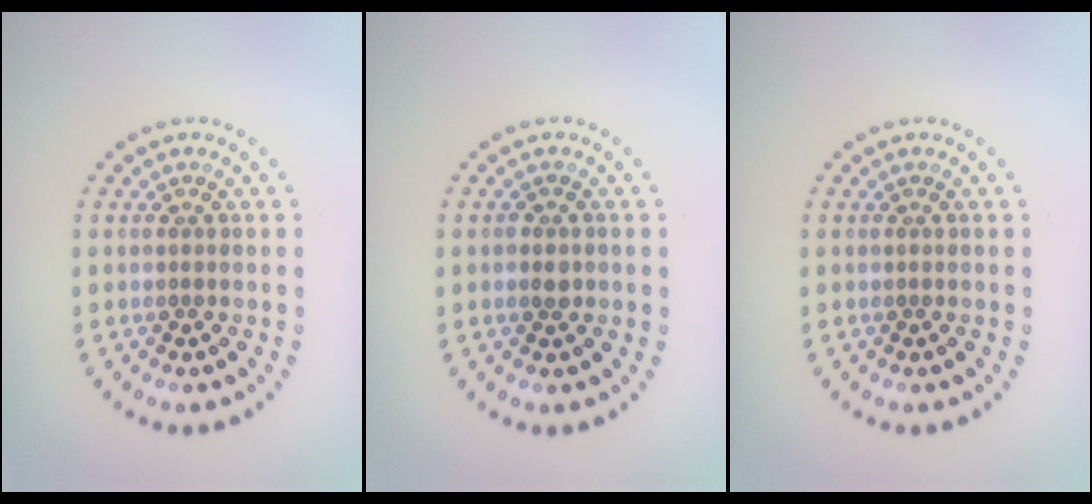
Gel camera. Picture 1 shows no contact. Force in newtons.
{"total": 1.1, "press": 1.0, "slide": 0.4}
{"total": 0.0}